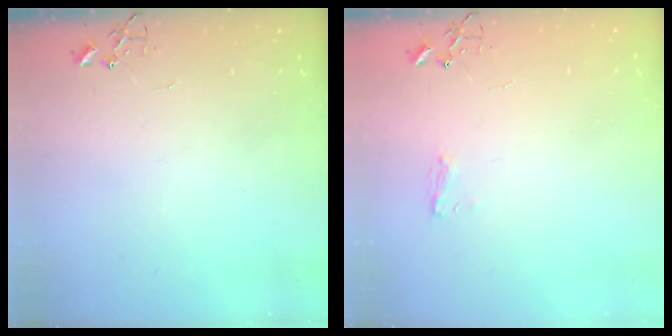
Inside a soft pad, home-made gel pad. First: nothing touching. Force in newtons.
{"total": 5.7, "press": 5.7, "slide": 0.7}